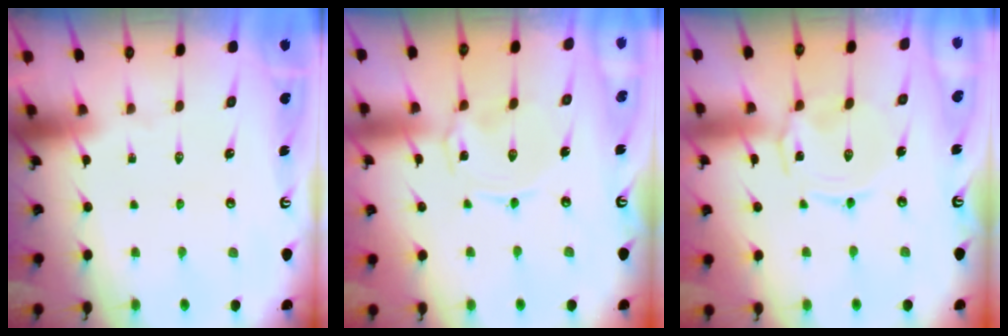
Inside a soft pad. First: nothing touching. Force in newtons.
{"total": 0.6, "press": 0.6, "slide": 0.2}
{"total": 1.7, "press": 1.6, "slide": 0.5}